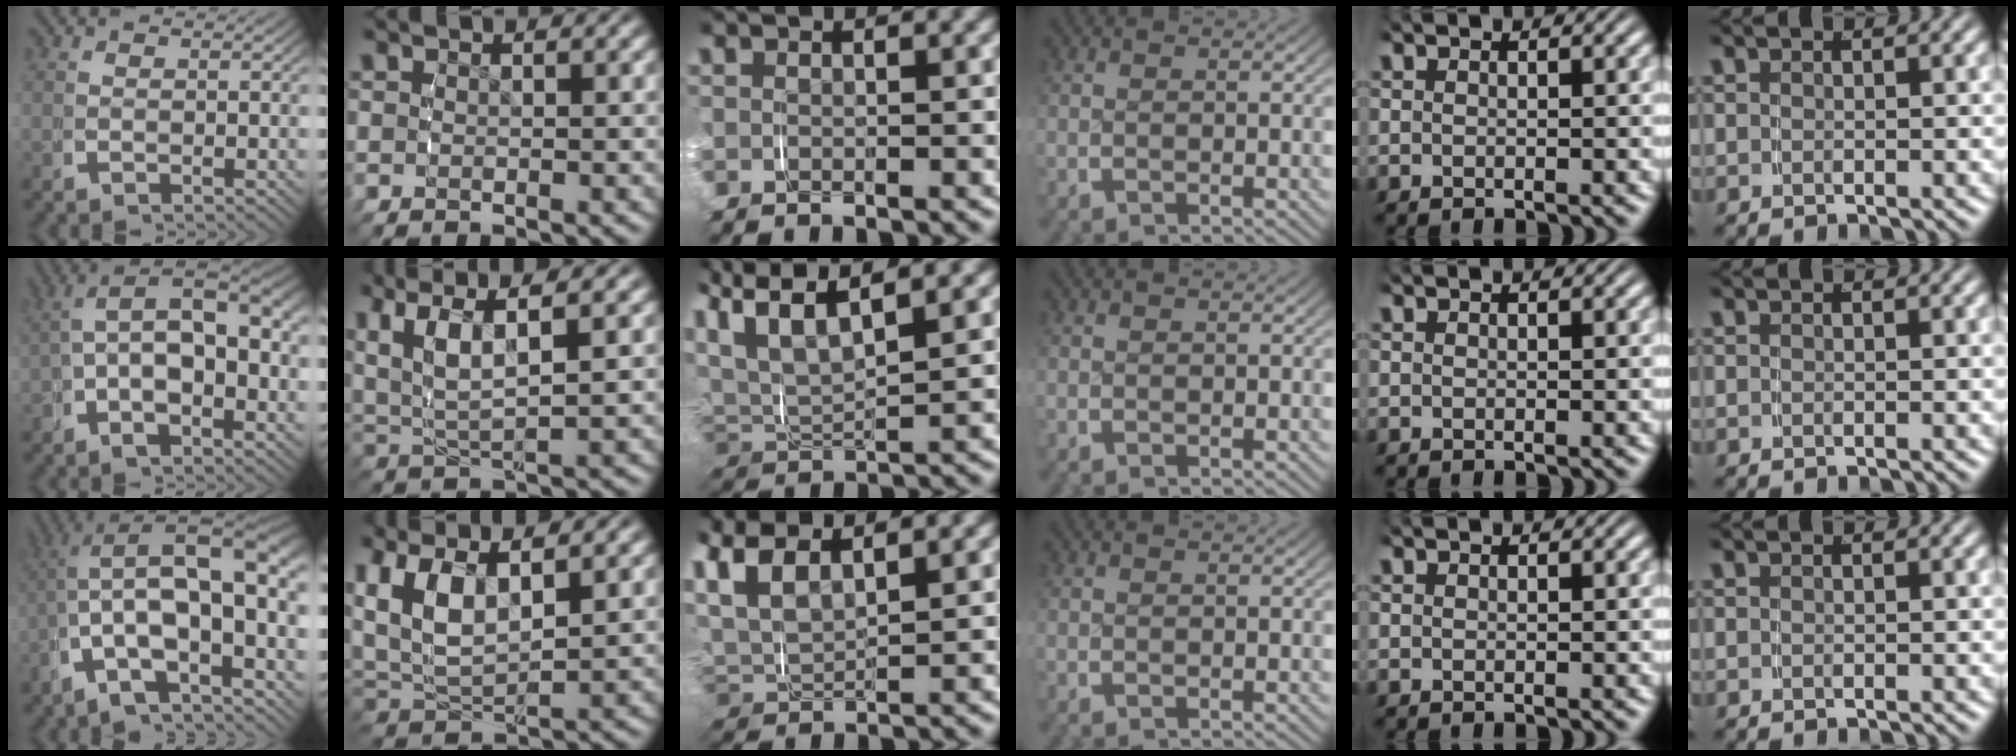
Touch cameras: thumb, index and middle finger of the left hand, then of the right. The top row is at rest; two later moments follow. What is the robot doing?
{"motion": "grasp_and_lifting", "object": "shirt"}